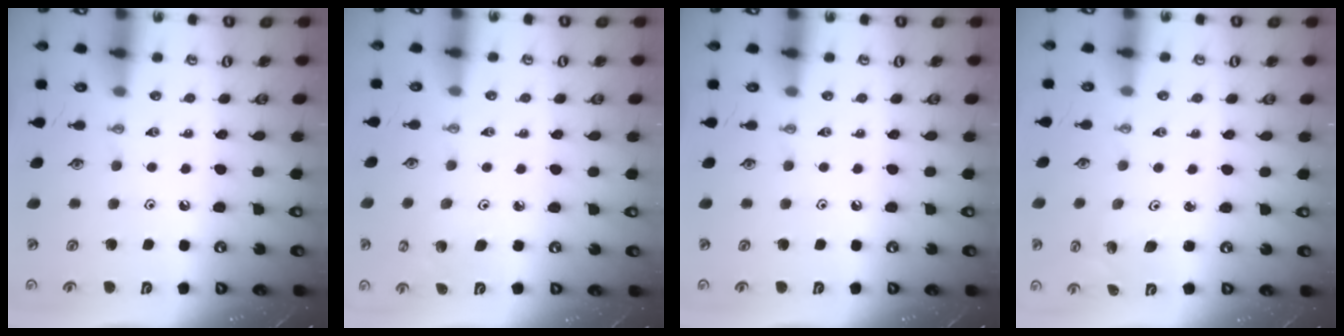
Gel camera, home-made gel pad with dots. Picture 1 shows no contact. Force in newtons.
{"total": 3.3, "press": 3.3, "slide": 0.2}
{"total": 0.0}
{"total": 1.5, "press": 1.5, "slide": 0.1}